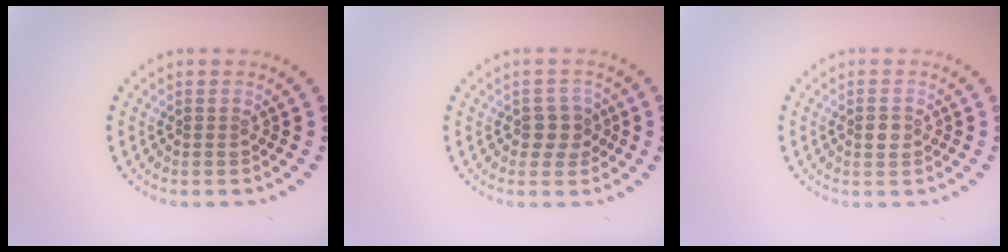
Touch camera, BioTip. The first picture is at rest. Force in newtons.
{"total": 2.2, "press": 2.1, "slide": 0.6}
{"total": 1.6, "press": 1.6, "slide": 0.2}